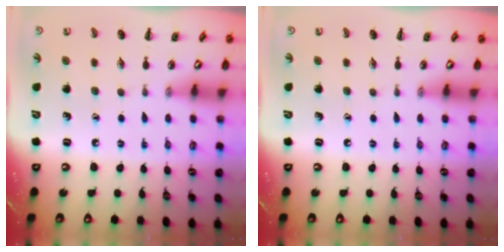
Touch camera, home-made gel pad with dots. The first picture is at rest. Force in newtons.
{"total": 0.0}